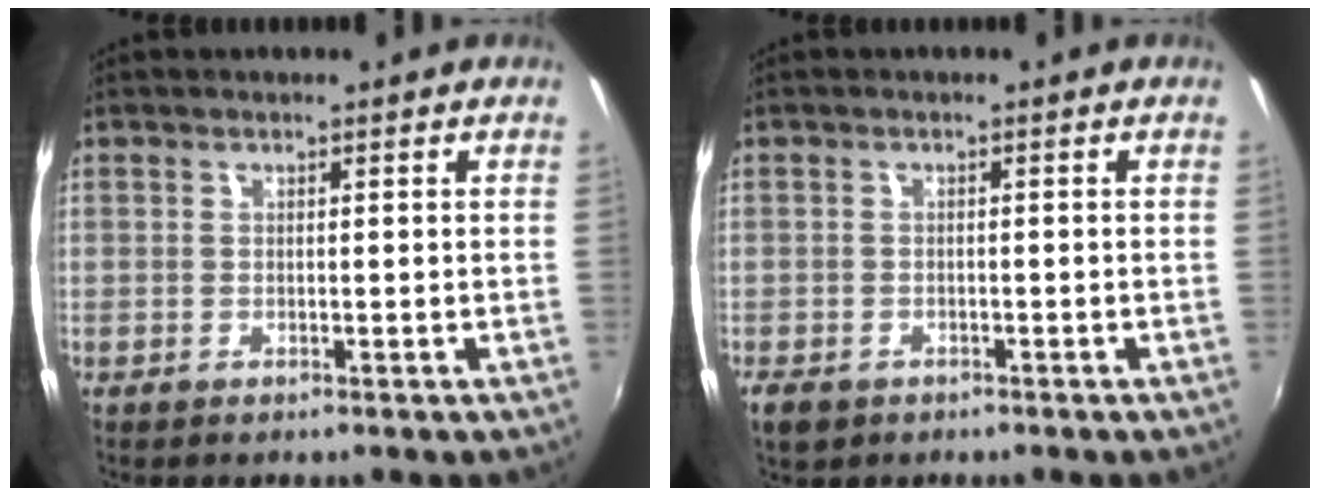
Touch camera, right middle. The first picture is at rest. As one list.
[{"total": 3.4, "force": [-2.1, 2.2, 1.6], "torque": [-0.039, -0.008, -0.034]}]